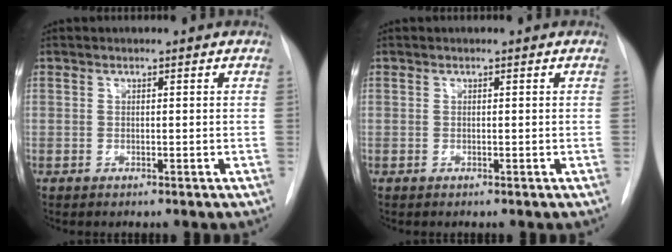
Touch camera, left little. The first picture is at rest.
{"total": 0.0}